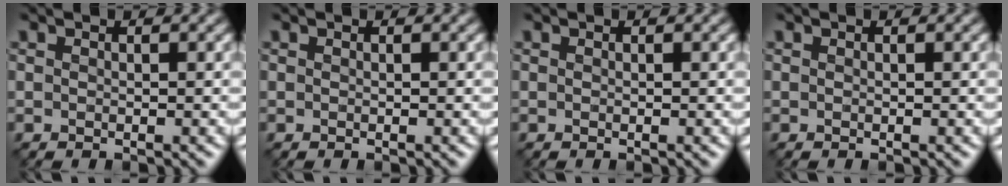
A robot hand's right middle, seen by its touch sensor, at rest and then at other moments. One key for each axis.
{"total": 0.0}
{"total": 0.0}
{"total": 0.0}